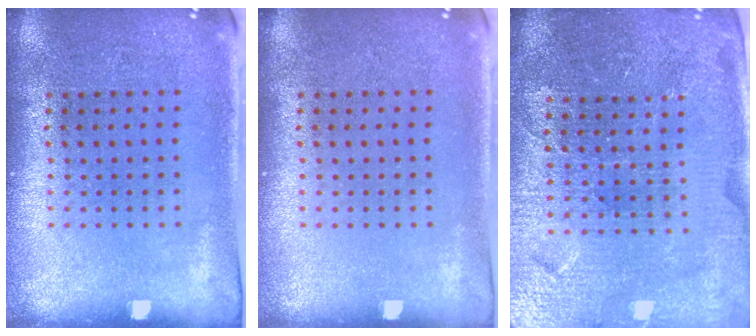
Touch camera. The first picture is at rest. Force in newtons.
{"total": 0.0}
{"total": 4.3, "press": 4.1, "slide": 1.3}